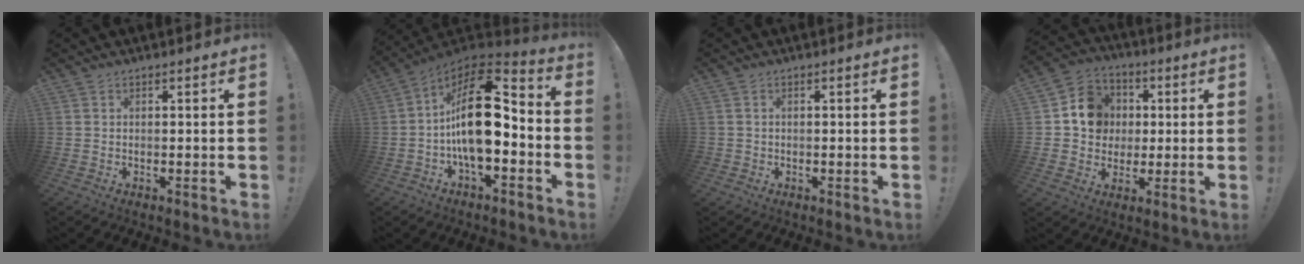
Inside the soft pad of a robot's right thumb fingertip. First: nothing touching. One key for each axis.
{"total": 20.3, "fx": -0.2, "fy": 10.2, "fz": 17.5, "tx": -0.288, "ty": 0.009, "tz": 0.000}
{"total": 1.1, "fx": -0.2, "fy": 1.1, "fz": 0.2, "tx": -0.007, "ty": 0.004, "tz": -0.003}
{"total": 12.5, "fx": 1.6, "fy": 11.4, "fz": 4.7, "tx": -0.050, "ty": 0.008, "tz": 0.040}